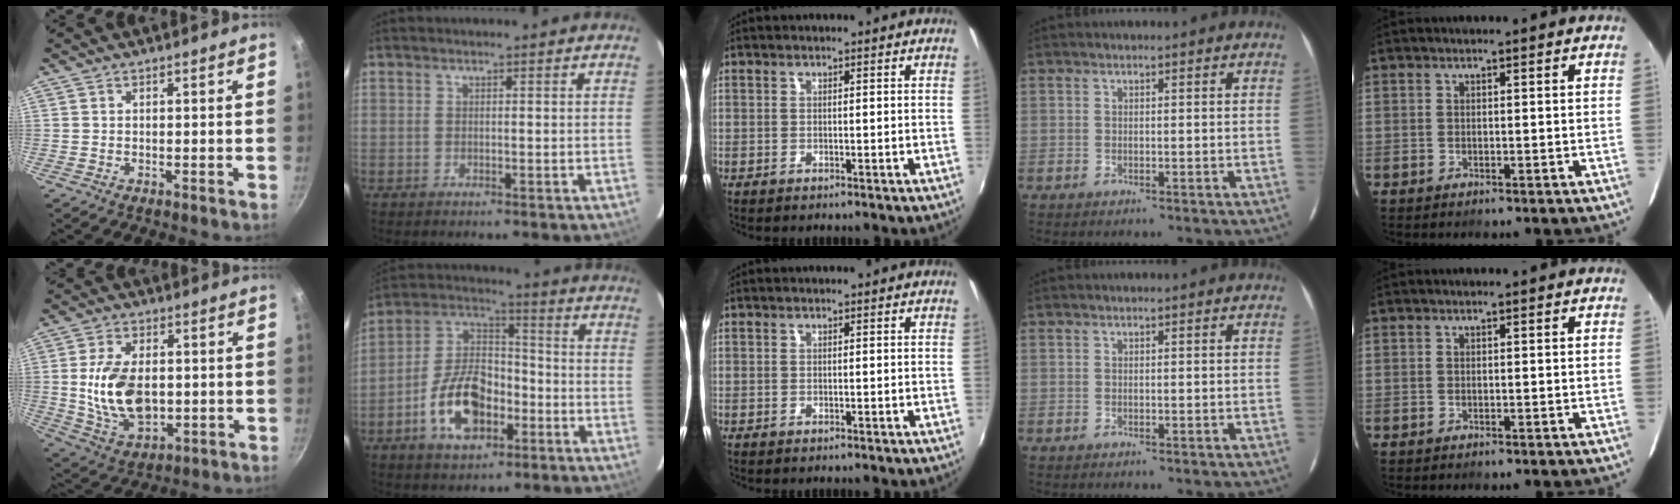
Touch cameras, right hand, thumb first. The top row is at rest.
{"thumb": {"total": 14.3, "force": [-0.2, 8.8, 11.2], "torque": [-0.193, -0.003, 0.005]}, "index": {"total": 14.2, "force": [-6.0, 8.2, 9.9], "torque": [-0.196, 0.022, -0.099]}}